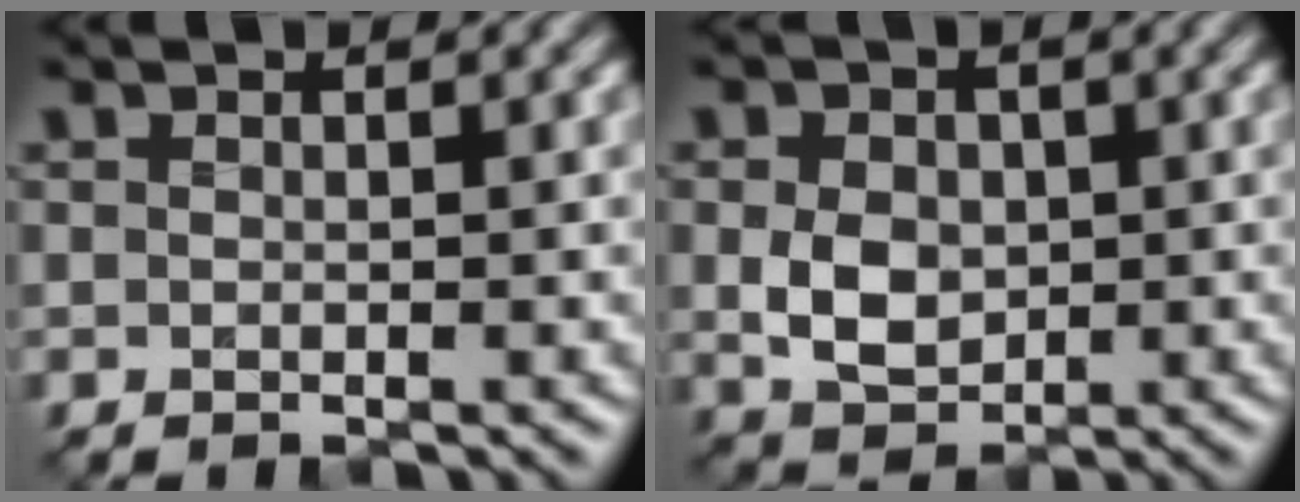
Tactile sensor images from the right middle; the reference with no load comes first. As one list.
[{"total": 3.8, "force": [-0.2, 3.0, 2.3], "torque": [-0.049, -0.007, -0.006]}]